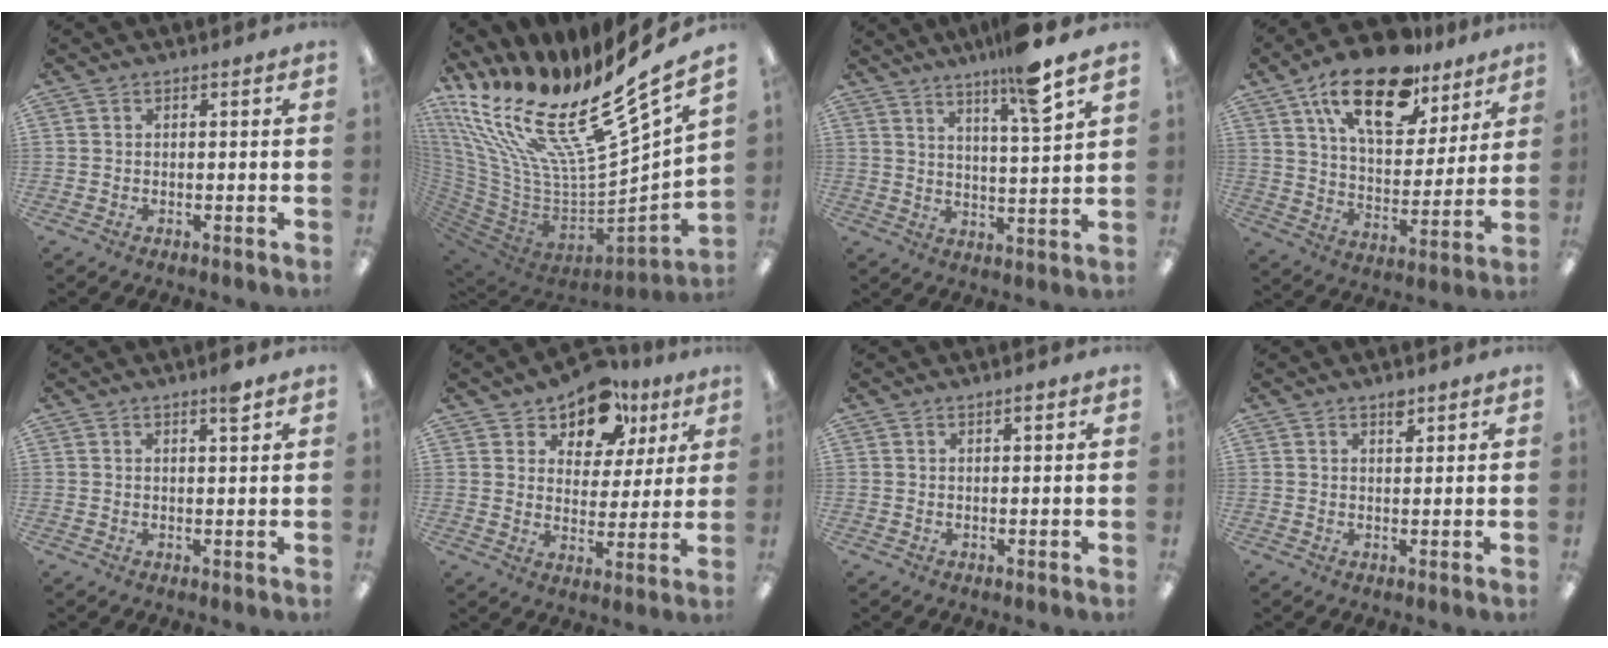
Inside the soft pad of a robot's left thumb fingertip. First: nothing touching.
{"total": 22.3, "force": [12.0, 6.4, 17.6], "torque": [-0.298, -0.094, 0.198]}
{"total": 10.9, "force": [7.9, 0.6, 7.4], "torque": [-0.116, -0.044, 0.125]}
{"total": 21.1, "force": [13.8, 9.7, 12.7], "torque": [-0.216, -0.062, 0.237]}
{"total": 3.1, "force": [2.3, 0.3, 2.2], "torque": [-0.033, -0.006, 0.035]}
{"total": 12.2, "force": [8.9, 7.0, 4.5], "torque": [-0.082, -0.047, 0.165]}
{"total": 1.3, "force": [1.0, 0.2, 0.8], "torque": [-0.017, 0.001, 0.017]}
{"total": 2.5, "force": [2.0, 1.0, 1.1], "torque": [-0.008, -0.008, 0.033]}